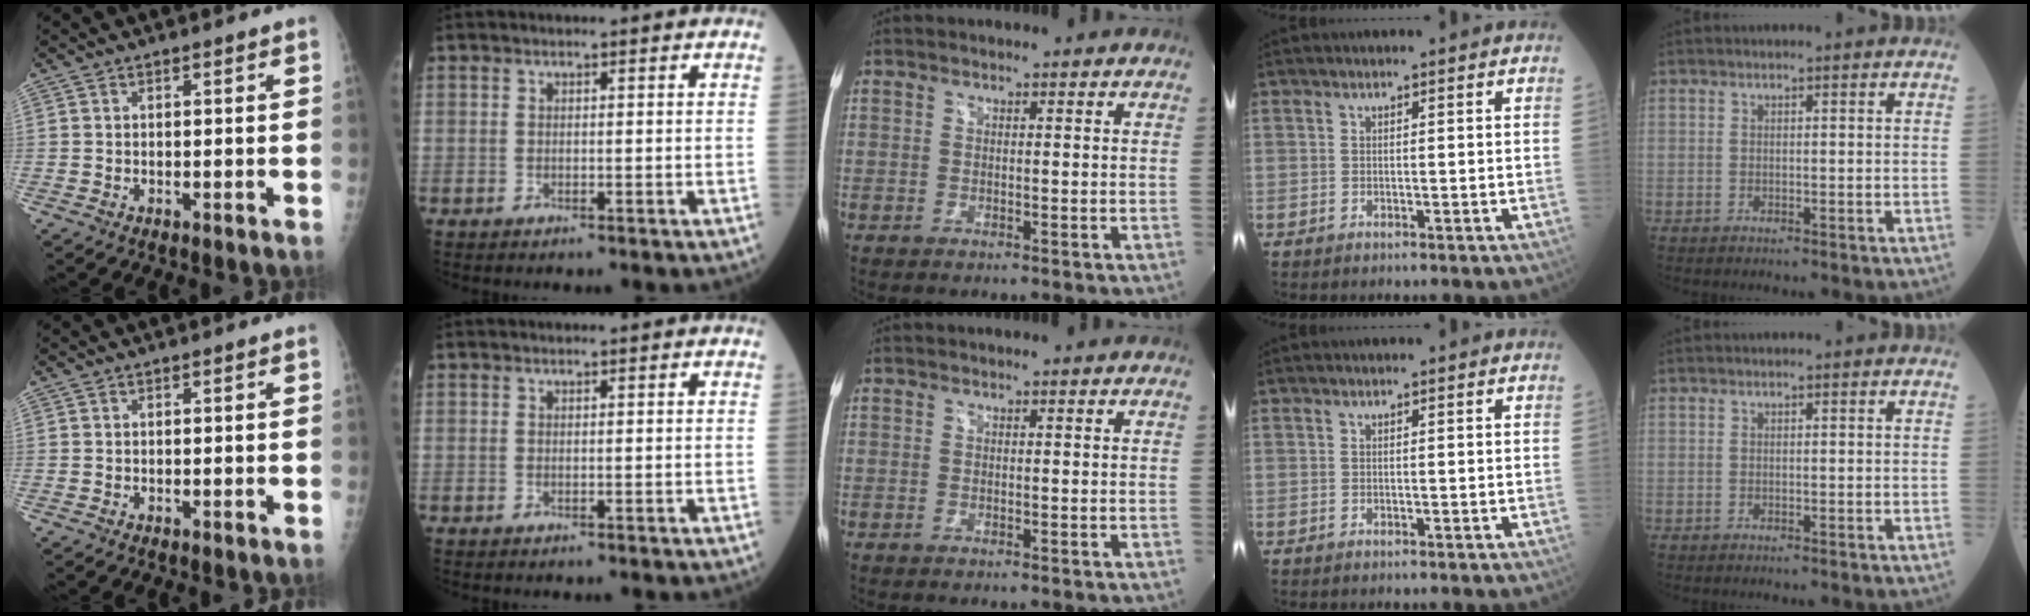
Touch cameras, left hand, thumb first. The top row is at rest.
{}